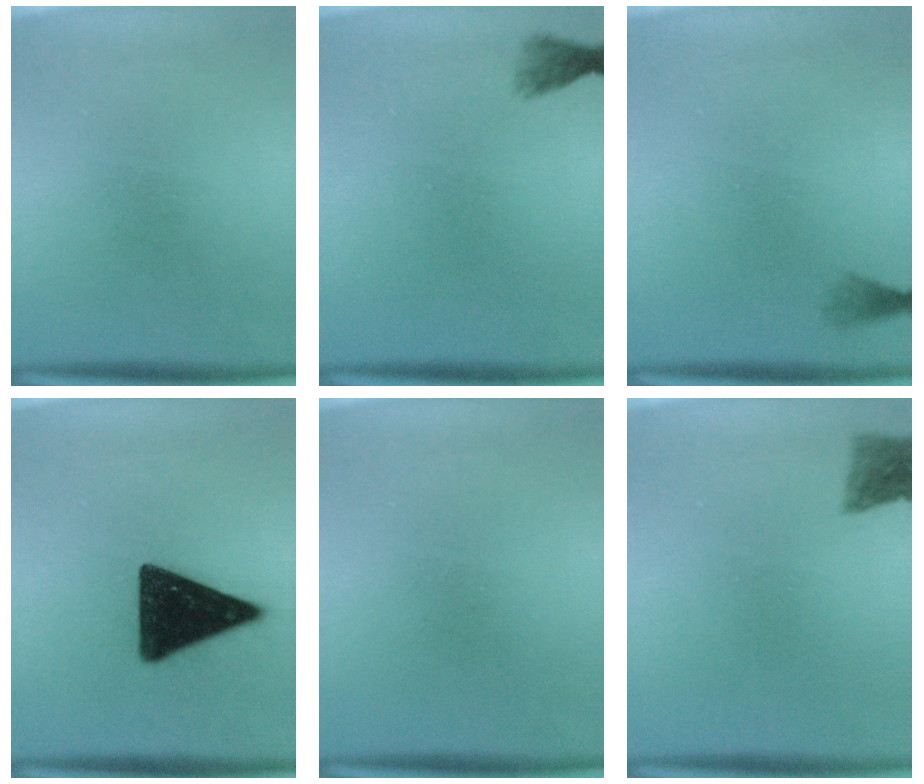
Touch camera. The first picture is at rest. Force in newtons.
{"total": 1.5}
{"total": 1.0}
{"total": 16.1}
{"total": 0.0}
{"total": 2.8}